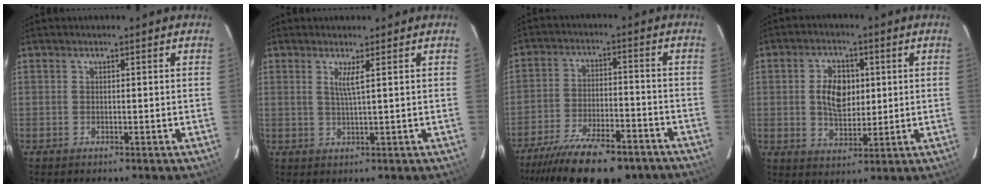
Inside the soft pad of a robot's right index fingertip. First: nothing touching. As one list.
[{"total": 2.3, "force": [1.0, -0.5, 2.0], "torque": [-0.038, -0.007, 0.018]}, {"total": 20.9, "force": [-16.4, 6.9, 11.0], "torque": [-0.215, -0.032, -0.242]}, {"total": 8.1, "force": [1.2, 5.1, 6.1], "torque": [-0.113, 0.011, 0.024]}]